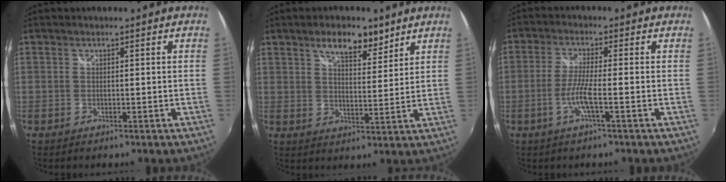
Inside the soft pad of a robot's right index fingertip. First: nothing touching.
{"total": 7.9, "force": [5.5, 3.2, 4.7], "torque": [-0.072, 0.004, 0.089]}
{"total": 4.9, "force": [-1.8, -0.4, 4.6], "torque": [-0.100, -0.006, -0.037]}